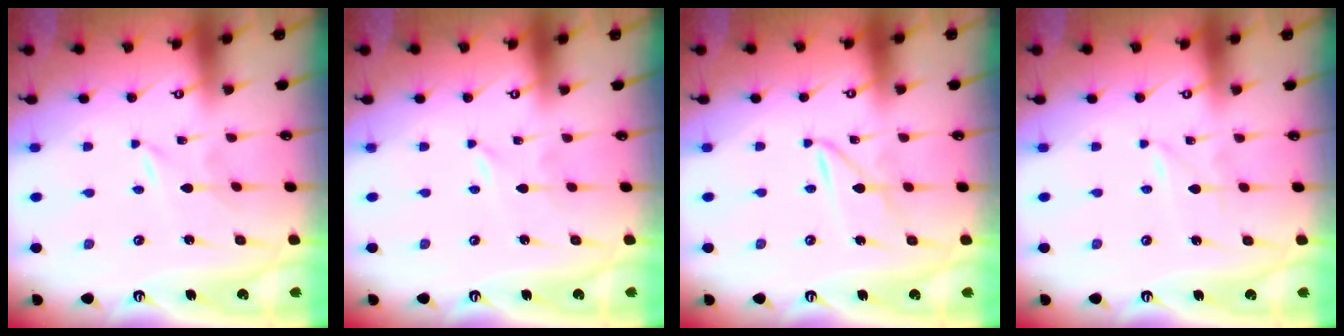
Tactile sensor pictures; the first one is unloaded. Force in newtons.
{"total": 0.0}
{"total": 3.1, "press": 3.1, "slide": 0.3}
{"total": 0.9, "press": 0.9, "slide": 0.1}